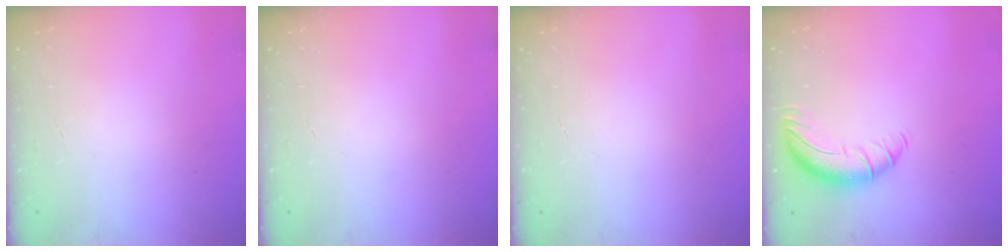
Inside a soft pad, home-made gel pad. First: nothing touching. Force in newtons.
{"total": 0.0}
{"total": 0.0}
{"total": 9.8, "press": 9.5, "slide": 2.4}